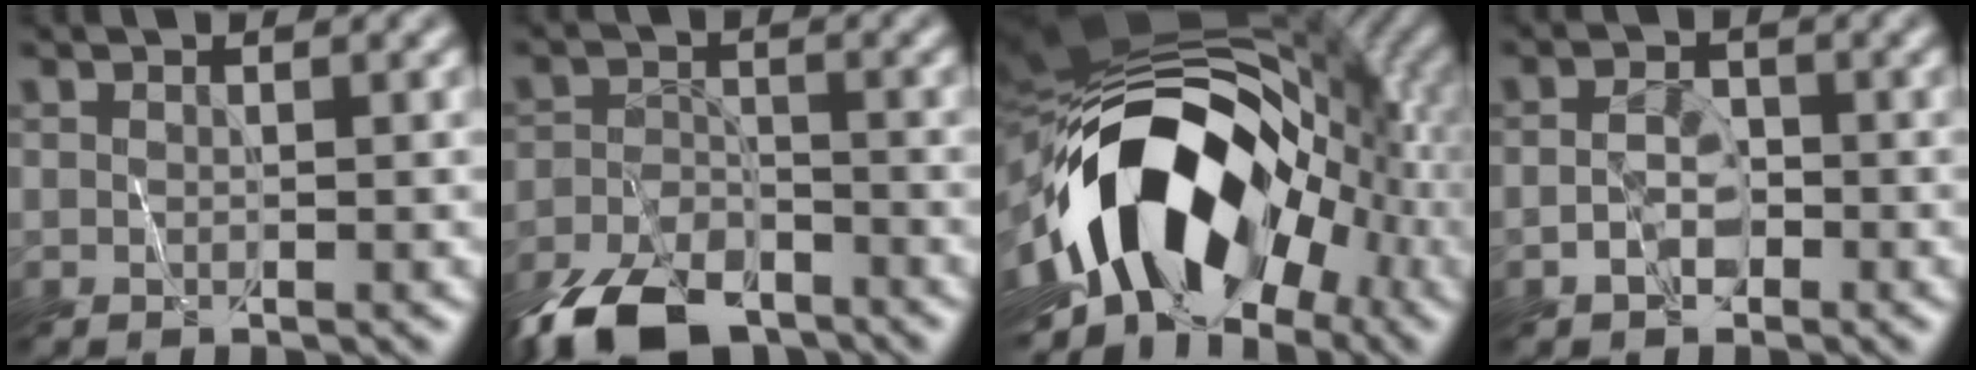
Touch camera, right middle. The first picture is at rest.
{"total": 8.4, "force": [-7.5, 2.9, 2.5], "torque": [-0.058, -0.023, -0.138]}
{"total": 14.1, "force": [-5.8, 9.0, 9.2], "torque": [-0.131, -0.001, -0.111]}
{"total": 2.1, "force": [-1.9, 0.9, 0.6], "torque": [-0.007, -0.002, -0.036]}